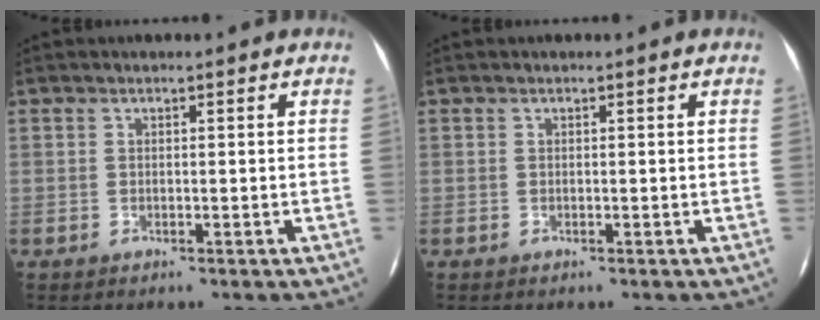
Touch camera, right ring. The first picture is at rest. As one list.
[{"total": 0.0}]